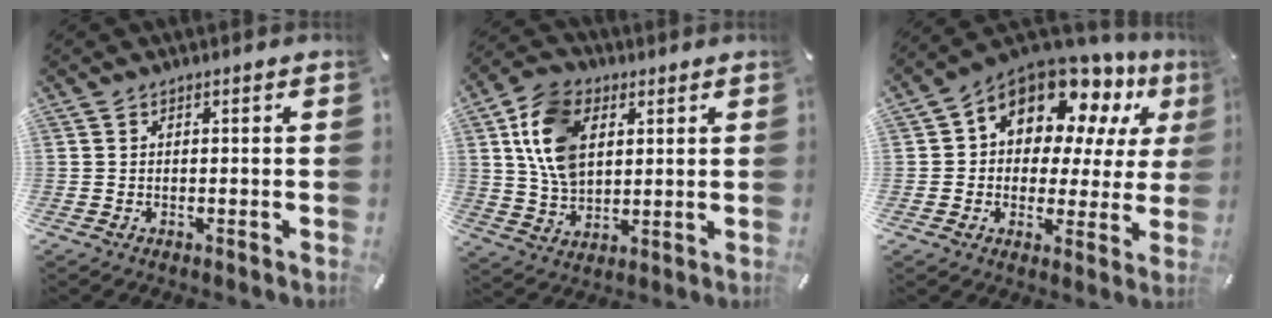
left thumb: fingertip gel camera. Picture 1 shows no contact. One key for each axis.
{"total": 12.7, "fx": 4.0, "fy": 9.1, "fz": 7.8, "tx": -0.175, "ty": 0.005, "tz": 0.073}
{"total": 13.8, "fx": 9.4, "fy": 8.0, "fz": 6.2, "tx": -0.109, "ty": -0.075, "tz": 0.167}